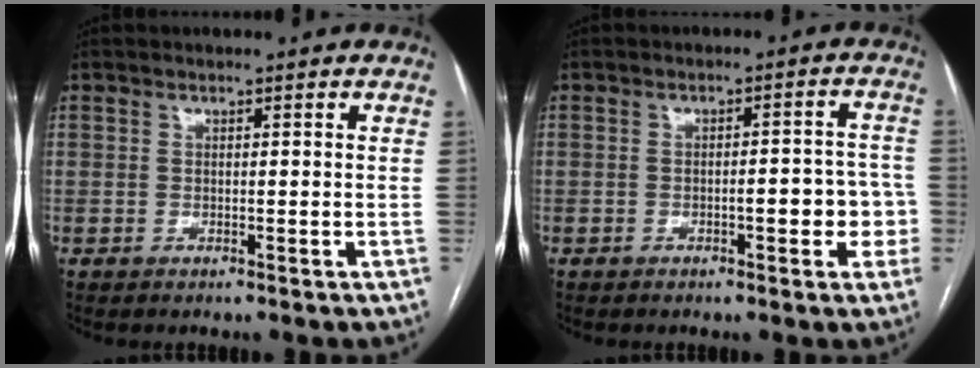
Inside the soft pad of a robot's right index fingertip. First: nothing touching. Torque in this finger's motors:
{"motor_torque": [0.77, -0.18, 0.35, 0.05]}